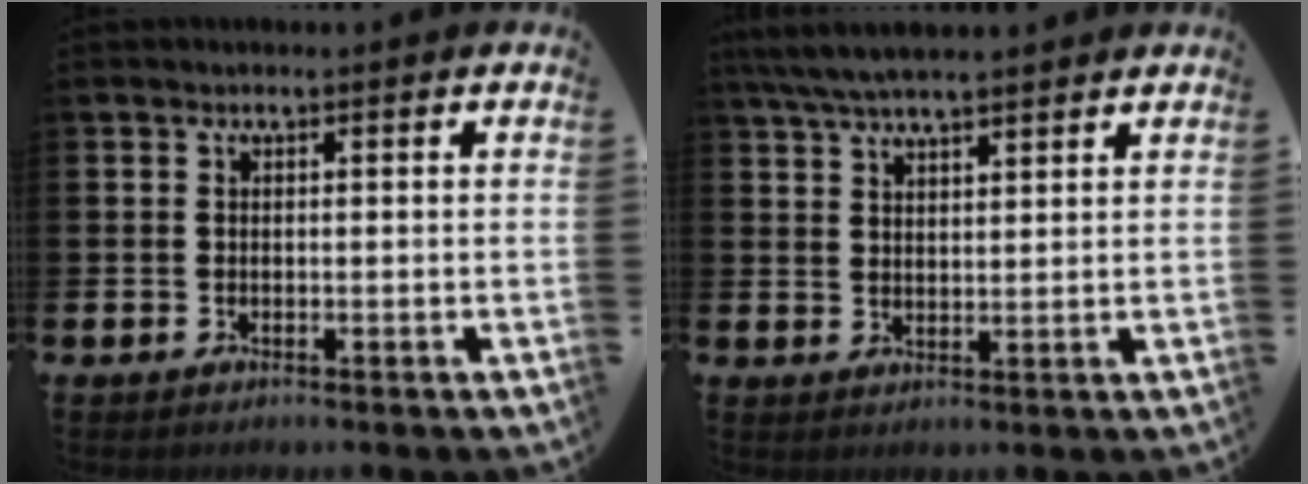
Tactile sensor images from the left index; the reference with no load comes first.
{"total": 5.5, "force": [5.1, 0.8, 2.0], "torque": [-0.059, -0.010, 0.096]}